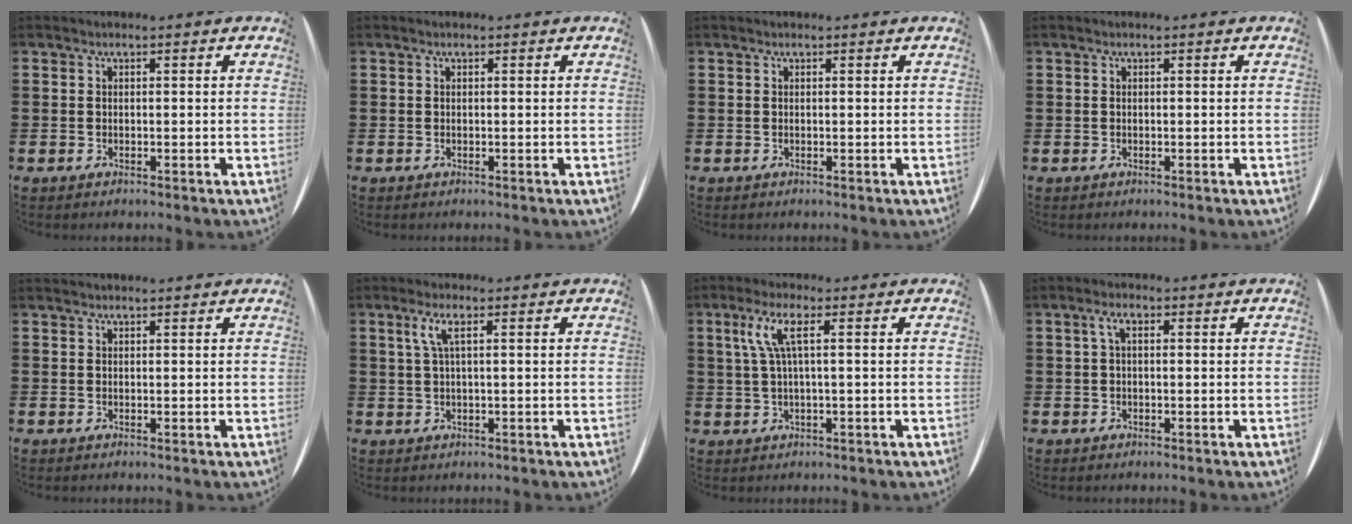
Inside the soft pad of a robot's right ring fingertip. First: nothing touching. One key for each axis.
{"total": 0.0}
{"total": 0.0}
{"total": 0.0}
{"total": 0.6, "fx": 0.6, "fy": -0.1, "fz": 0.0, "tx": 0.001, "ty": 0.001, "tz": 0.012}
{"total": 2.4, "fx": 0.8, "fy": 0.3, "fz": 2.2, "tx": -0.047, "ty": 0.004, "tz": 0.012}
{"total": 4.2, "fx": 1.1, "fy": 0.5, "fz": 4.0, "tx": -0.089, "ty": 0.000, "tz": 0.014}
{"total": 1.8, "fx": 0.2, "fy": 0.7, "fz": 1.6, "tx": -0.034, "ty": 0.007, "tz": 0.002}